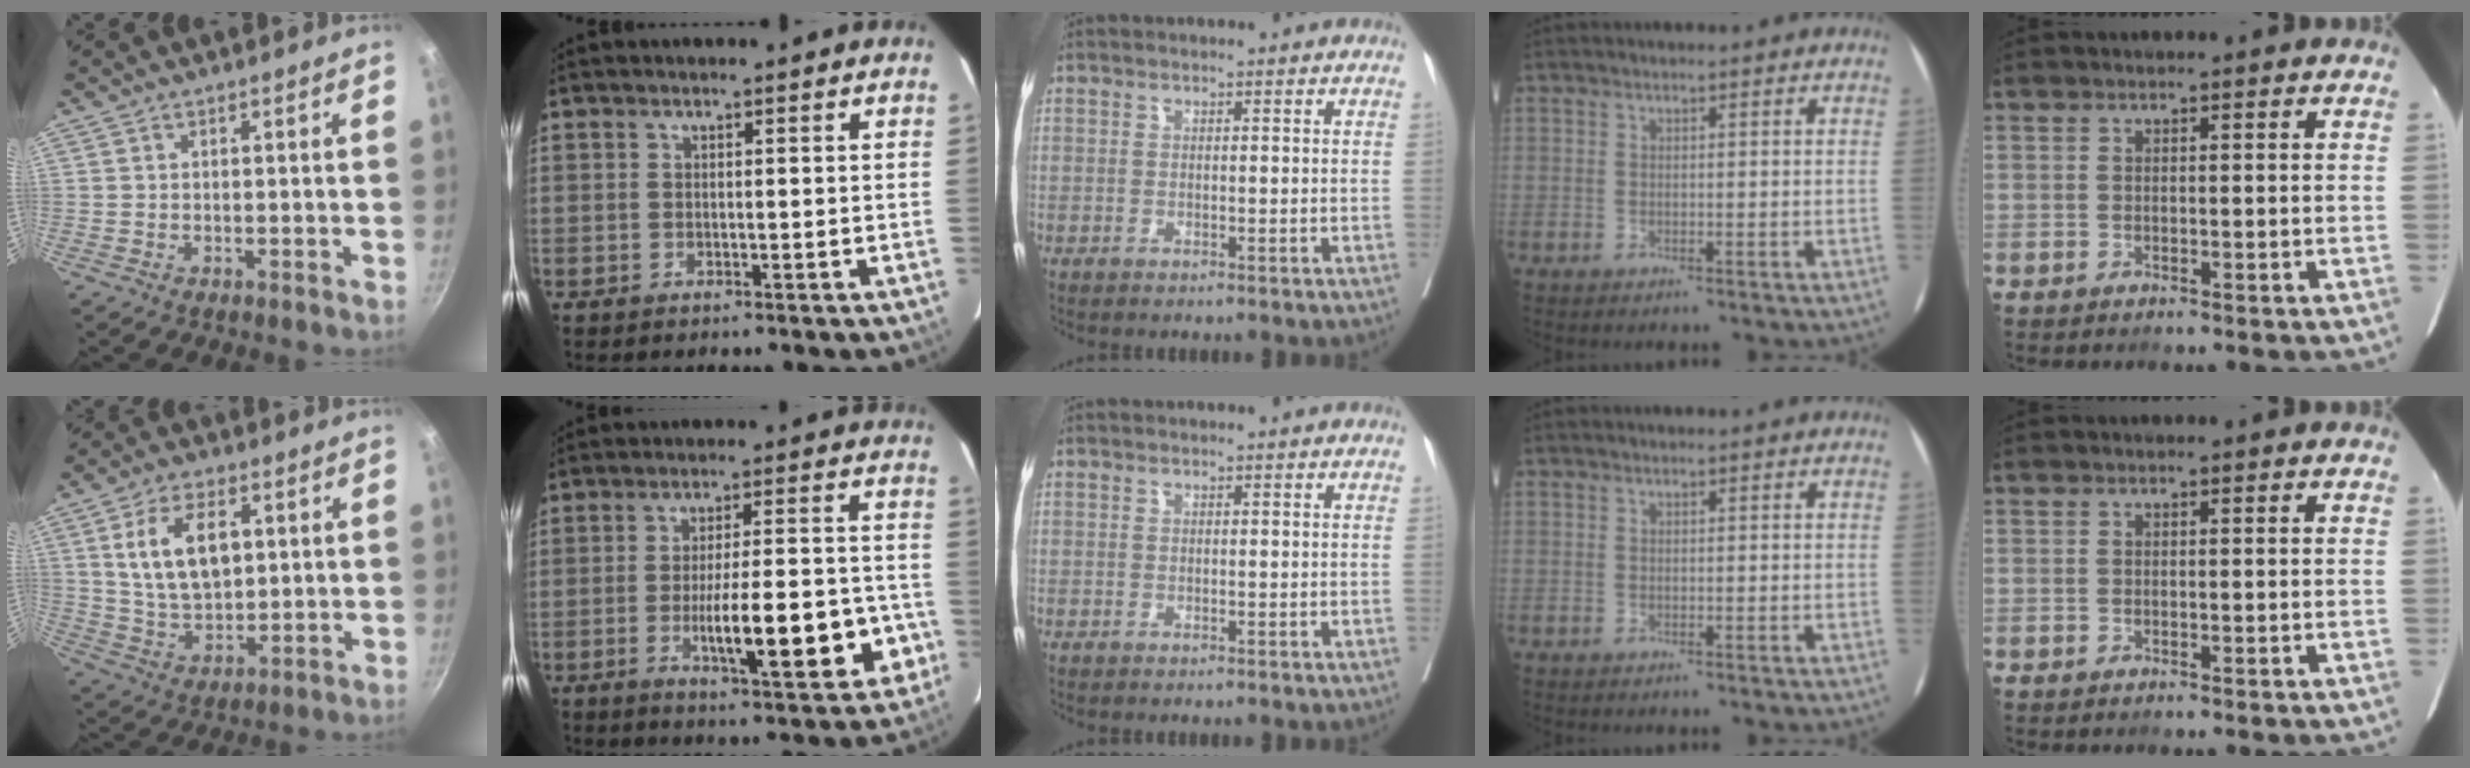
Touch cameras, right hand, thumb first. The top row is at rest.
{"thumb": {"total": 12.8, "force": [3.4, 7.6, 9.8], "torque": [-0.160, -0.012, 0.070]}, "index": {"total": 14.5, "force": [-4.3, 2.8, 13.6], "torque": [-0.196, 0.007, -0.055]}}